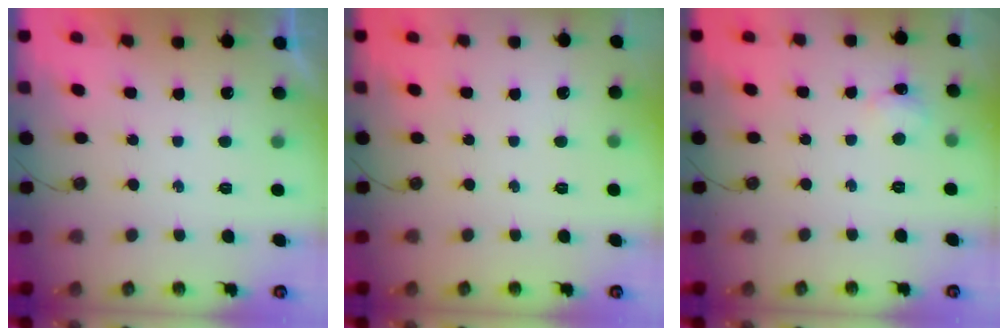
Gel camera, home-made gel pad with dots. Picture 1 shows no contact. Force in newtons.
{"total": 0.0}
{"total": 2.7, "press": 2.6, "slide": 0.7}